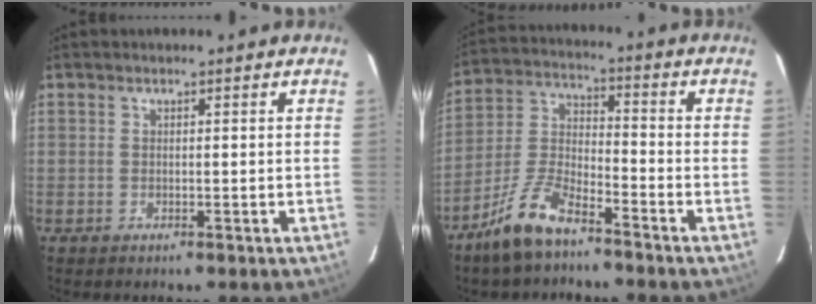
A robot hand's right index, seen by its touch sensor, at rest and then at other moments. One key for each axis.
{"total": 9.3, "fx": -7.1, "fy": 2.4, "fz": 5.5, "tx": -0.125, "ty": -0.010, "tz": -0.142}